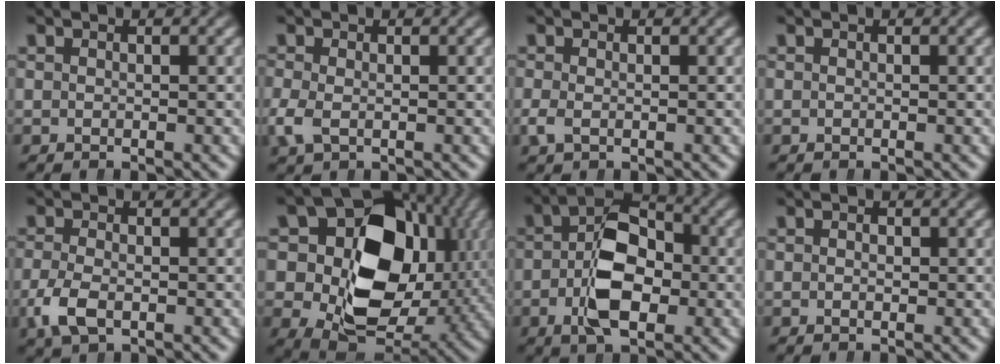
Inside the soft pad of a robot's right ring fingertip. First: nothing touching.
{"total": 0.8, "force": [-0.3, 0.5, 0.6], "torque": [-0.029, -0.009, 0.001]}
{"total": 0.0}
{"total": 0.8, "force": [0.2, -0.5, -0.6], "torque": [0.015, 0.007, -0.001]}
{"total": 2.1, "force": [-1.1, 1.0, 1.5], "torque": [-0.032, -0.006, -0.017]}
{"total": 21.8, "force": [0.9, 15.4, 15.4], "torque": [-0.255, -0.039, 0.021]}
{"total": 6.9, "force": [-0.7, 3.8, 5.8], "torque": [-0.077, 0.001, -0.018]}
{"total": 0.0}